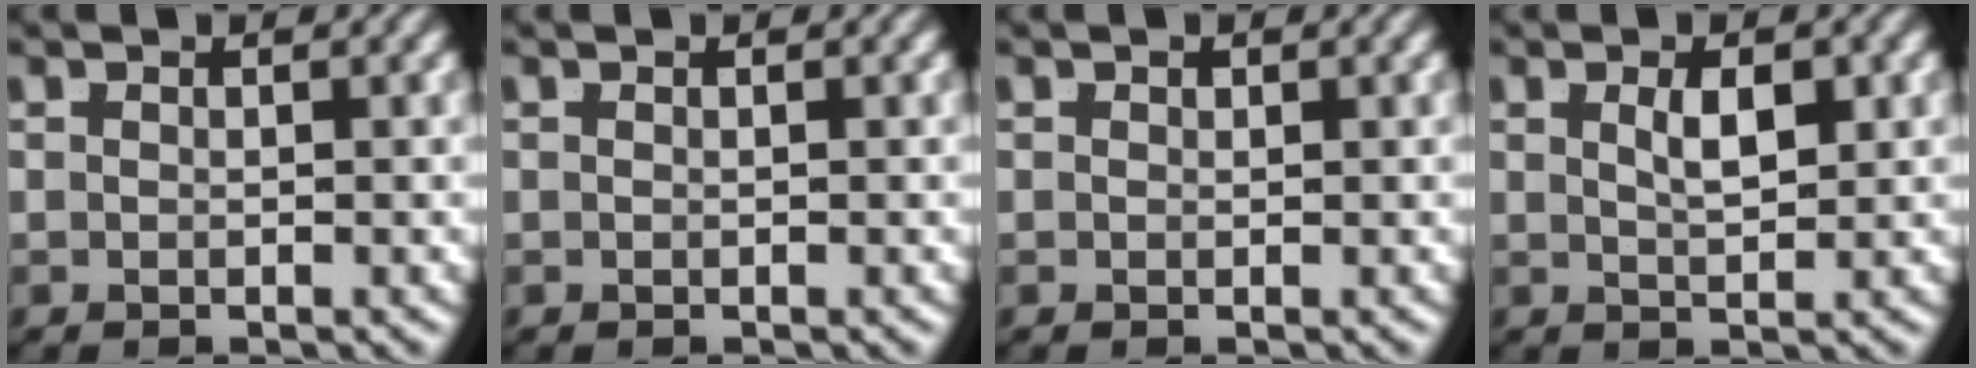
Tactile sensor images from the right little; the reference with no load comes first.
{"total": 0.0}
{"total": 0.6, "force": [0.2, 0.5, 0.2], "torque": [-0.004, -0.004, 0.005]}
{"total": 2.2, "force": [0.5, 0.2, 2.1], "torque": [-0.021, -0.005, 0.015]}